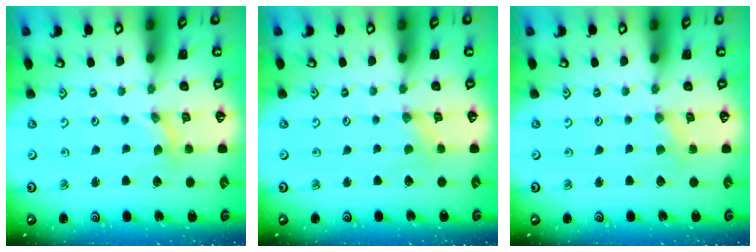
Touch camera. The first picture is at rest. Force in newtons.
{"total": 0.0}
{"total": 3.1, "press": 3.0, "slide": 0.3}